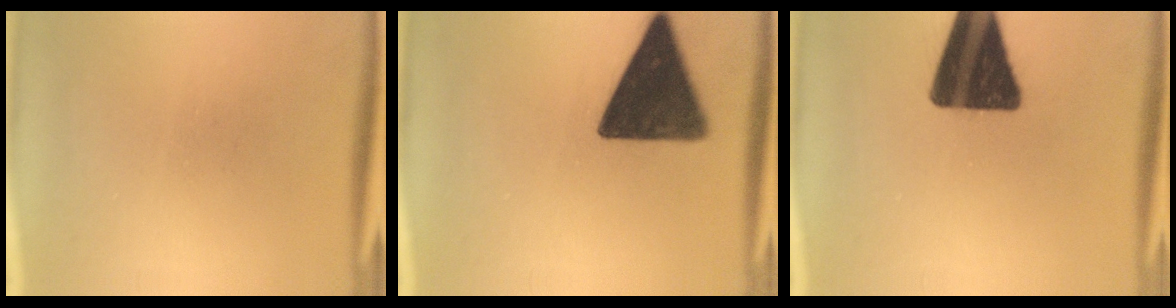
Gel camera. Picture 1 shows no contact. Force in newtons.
{"total": 14.8}
{"total": 18.5}